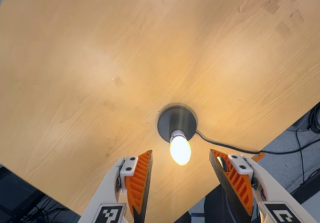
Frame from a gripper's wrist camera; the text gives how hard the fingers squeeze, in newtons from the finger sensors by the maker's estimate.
{"total": 0.0}